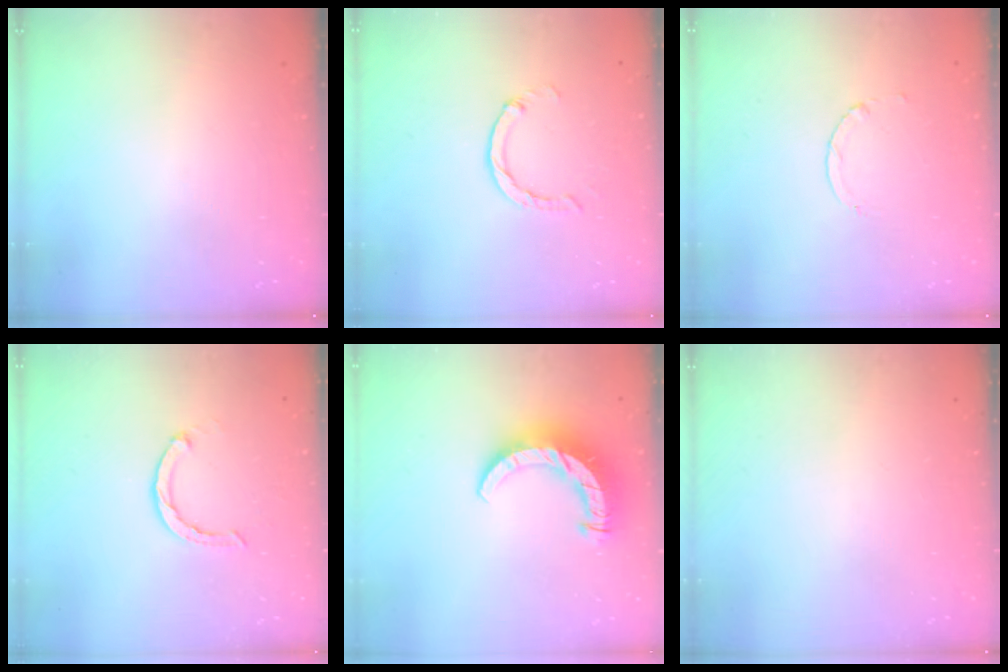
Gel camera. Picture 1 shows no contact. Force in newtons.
{"total": 2.9, "press": 2.9, "slide": 0.4}
{"total": 2.3, "press": 2.3, "slide": 0.3}
{"total": 2.3, "press": 2.3, "slide": 0.3}
{"total": 10.5, "press": 10.5, "slide": 1.2}
{"total": 0.0}